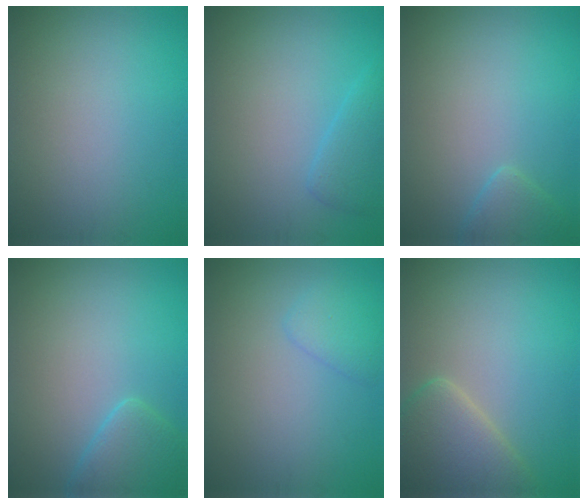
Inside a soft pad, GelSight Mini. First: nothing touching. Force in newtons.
{"total": 2.2, "press": 2.1, "slide": 0.2}
{"total": 1.7, "press": 1.7, "slide": 0.2}
{"total": 3.1, "press": 3.1, "slide": 0.2}
{"total": 1.8, "press": 1.8, "slide": 0.1}
{"total": 5.0, "press": 5.0, "slide": 0.4}